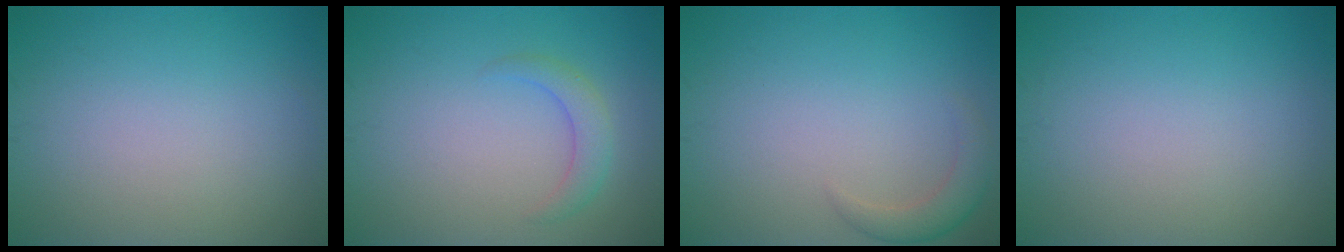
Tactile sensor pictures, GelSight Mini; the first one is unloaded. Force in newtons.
{"total": 2.0, "press": 2.0, "slide": 0.1}
{"total": 2.2, "press": 2.2, "slide": 0.2}
{"total": 0.0}